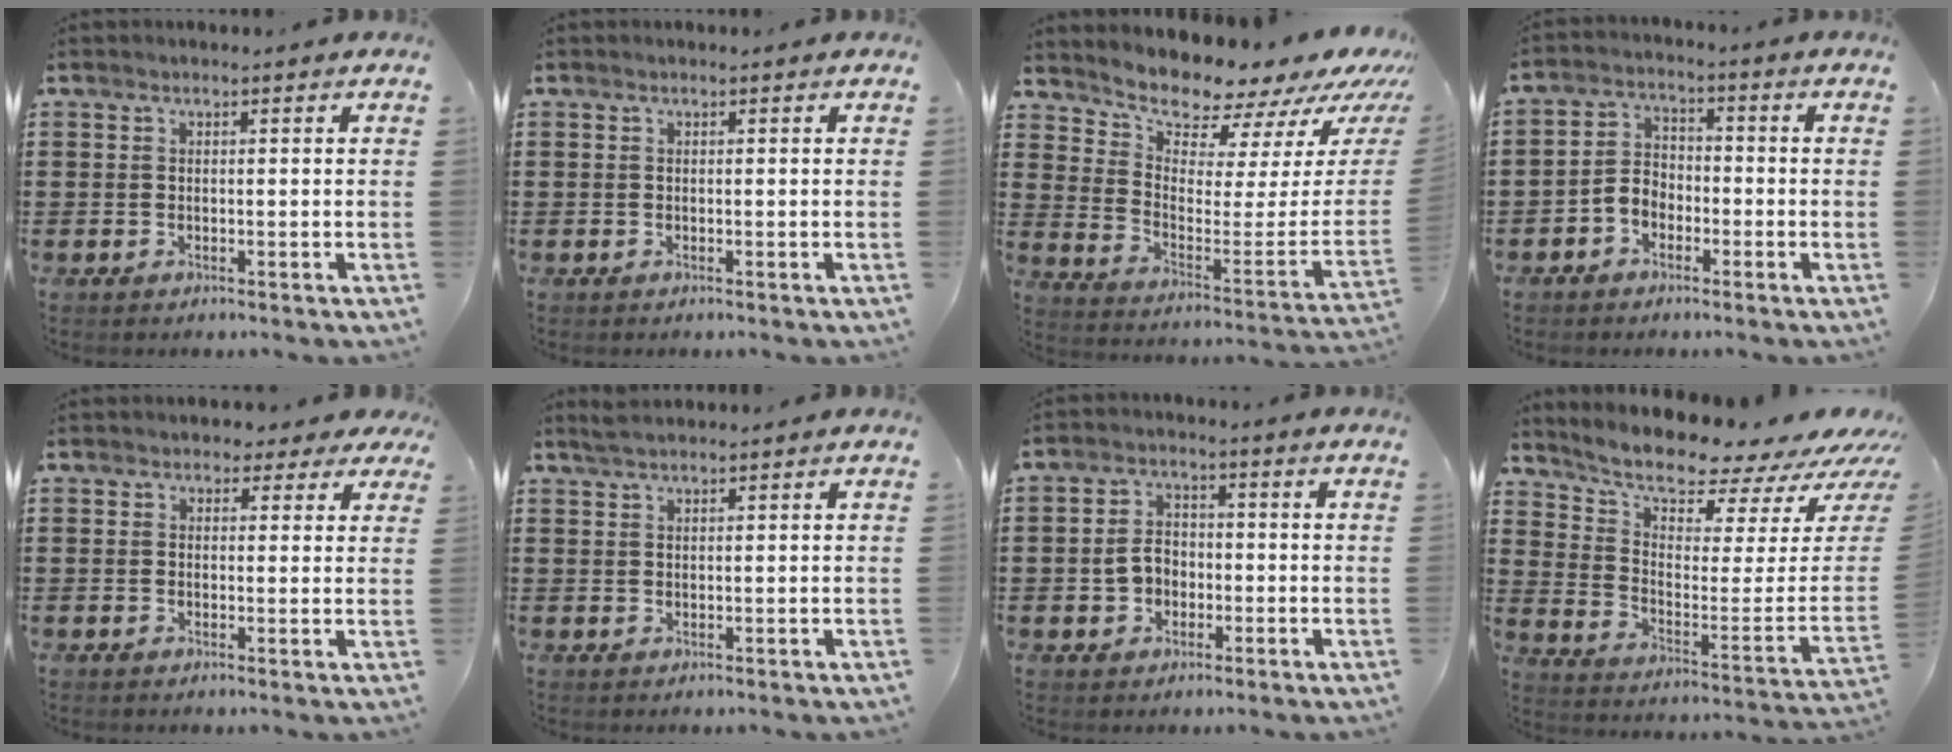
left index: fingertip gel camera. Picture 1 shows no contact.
{"total": 0.0}
{"total": 8.6, "force": [8.3, 1.8, 1.1], "torque": [-0.042, -0.093, 0.139]}
{"total": 3.8, "force": [-2.5, 2.4, 1.4], "torque": [-0.044, 0.004, -0.058]}
{"total": 2.0, "force": [1.4, 1.4, 0.5], "torque": [-0.012, 0.007, 0.023]}
{"total": 2.0, "force": [1.8, 0.2, 0.8], "torque": [-0.018, 0.003, 0.033]}
{"total": 4.0, "force": [-1.1, 3.3, 2.0], "torque": [-0.044, 0.009, -0.024]}
{"total": 8.0, "force": [7.3, 1.5, 3.0], "torque": [-0.076, -0.081, 0.120]}